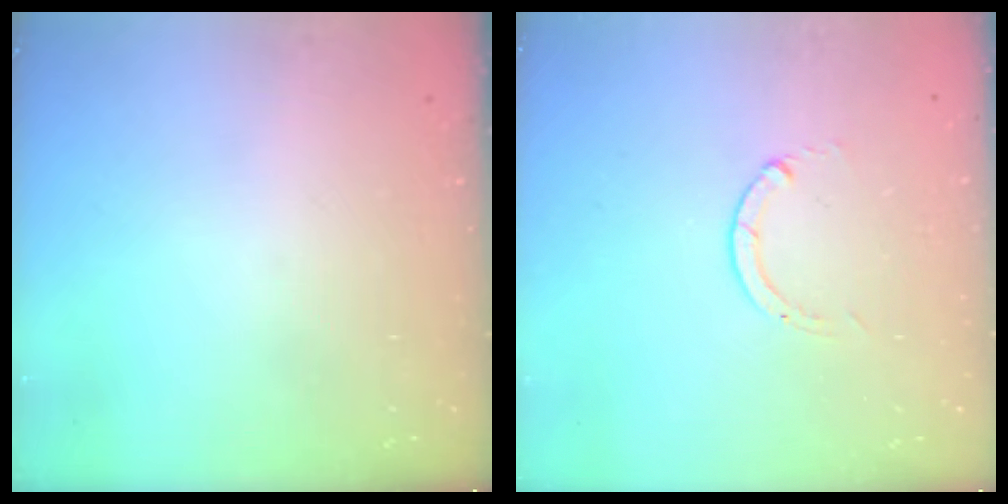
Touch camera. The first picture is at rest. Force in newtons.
{"total": 0.0}